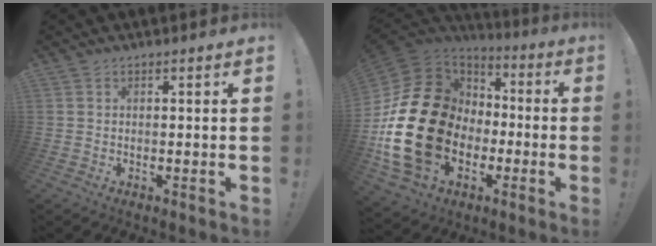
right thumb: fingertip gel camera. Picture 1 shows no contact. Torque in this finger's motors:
{"motor_torque": [2.40, 2.61, 2.17, -0.60, 0.90]}